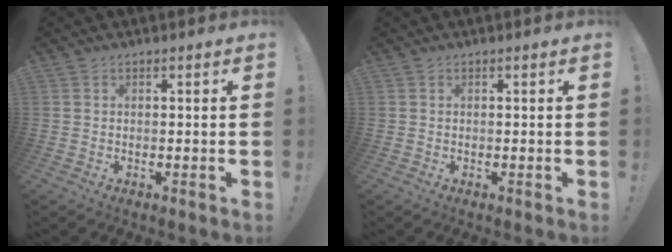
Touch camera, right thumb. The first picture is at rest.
{"total": 0.0}